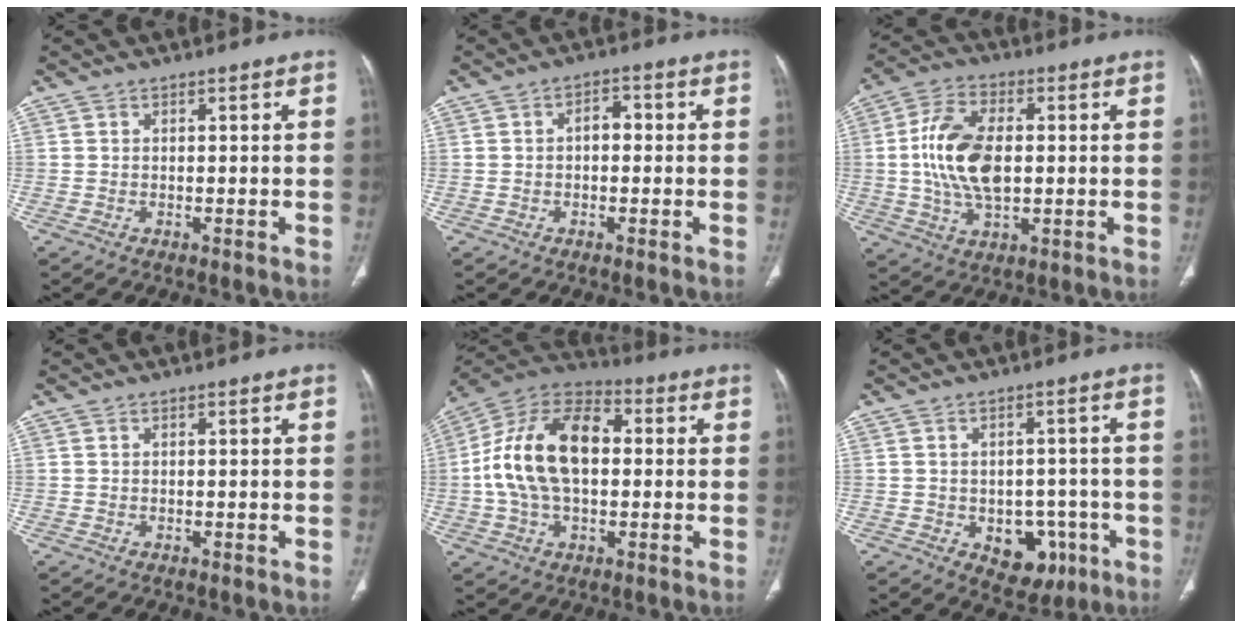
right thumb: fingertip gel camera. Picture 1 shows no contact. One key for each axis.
{"total": 3.2, "fx": -0.1, "fy": 2.1, "fz": 2.4, "tx": -0.027, "ty": 0.014, "tz": -0.008}
{"total": 13.9, "fx": 0.4, "fy": 7.8, "fz": 11.5, "tx": -0.223, "ty": 0.010, "tz": 0.008}
{"total": 0.0}
{"total": 19.1, "fx": 1.0, "fy": 11.6, "fz": 15.2, "tx": -0.279, "ty": 0.032, "tz": 0.012}
{"total": 8.9, "fx": -3.2, "fy": 6.4, "fz": 5.3, "tx": -0.031, "ty": 0.021, "tz": -0.027}